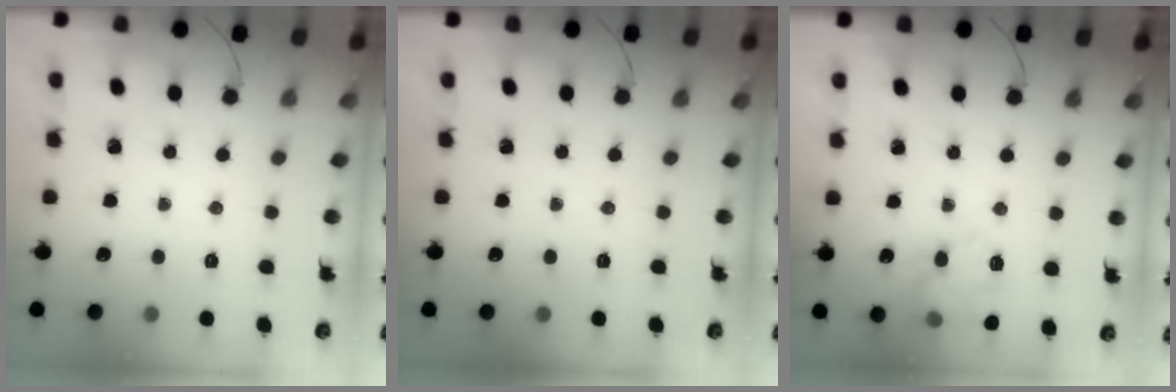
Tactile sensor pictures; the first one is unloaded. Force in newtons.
{"total": 0.0}
{"total": 12.4, "press": 12.4, "slide": 1.0}